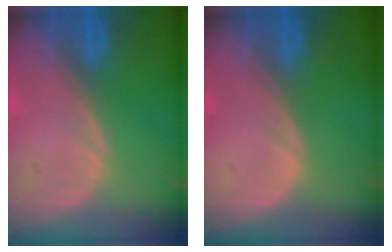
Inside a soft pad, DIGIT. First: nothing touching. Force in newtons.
{"total": 0.0}